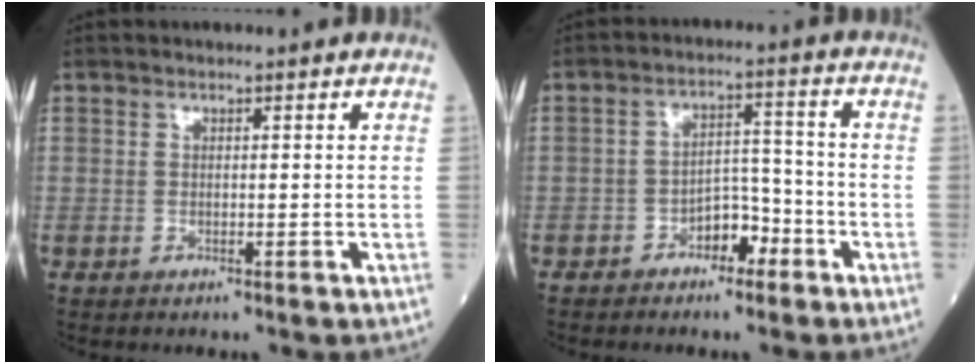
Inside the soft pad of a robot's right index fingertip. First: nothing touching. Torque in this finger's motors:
{"motor_torque": [0.21, -0.07, 0.06, 0.04]}